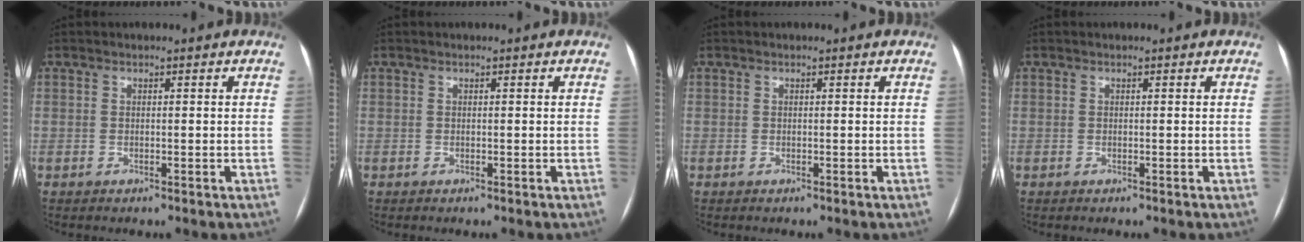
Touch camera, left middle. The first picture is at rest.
{"total": 0.0}
{"total": 0.0}
{"total": 0.0}